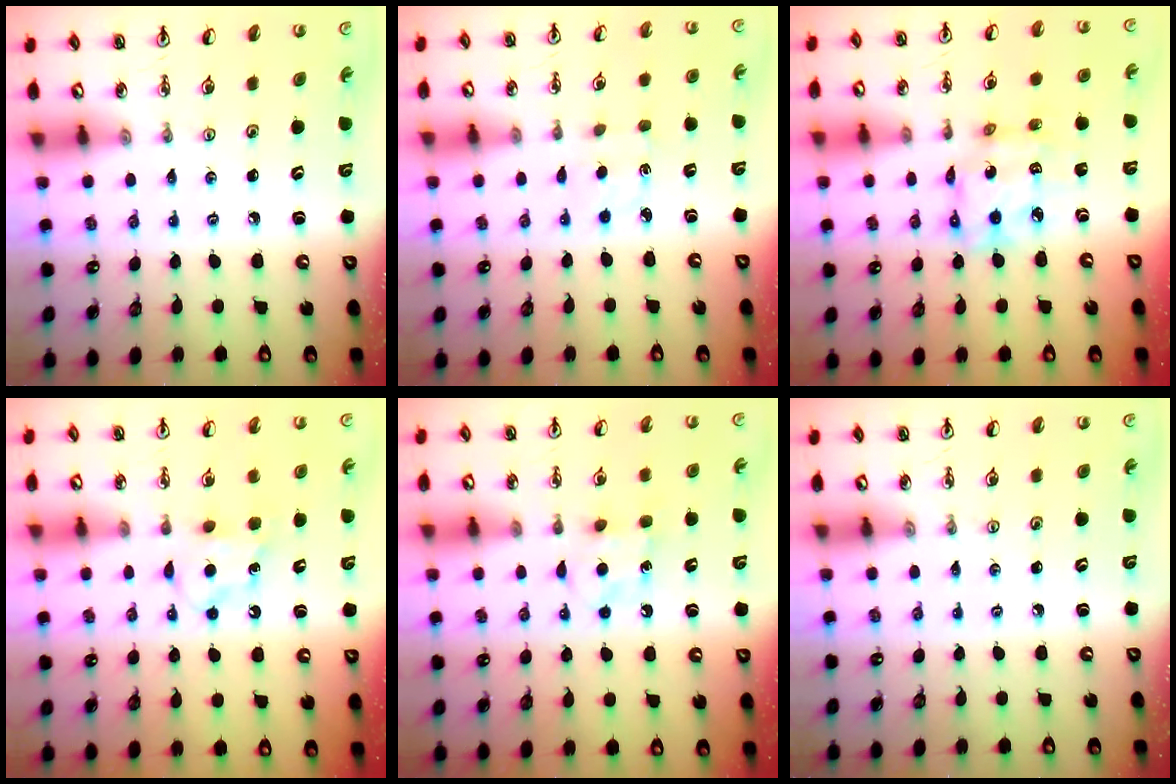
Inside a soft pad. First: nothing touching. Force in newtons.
{"total": 1.7, "press": 1.6, "slide": 0.4}
{"total": 11.4, "press": 11.4, "slide": 0.9}
{"total": 5.5, "press": 5.5, "slide": 0.6}
{"total": 6.1, "press": 6.1, "slide": 0.9}
{"total": 0.0}